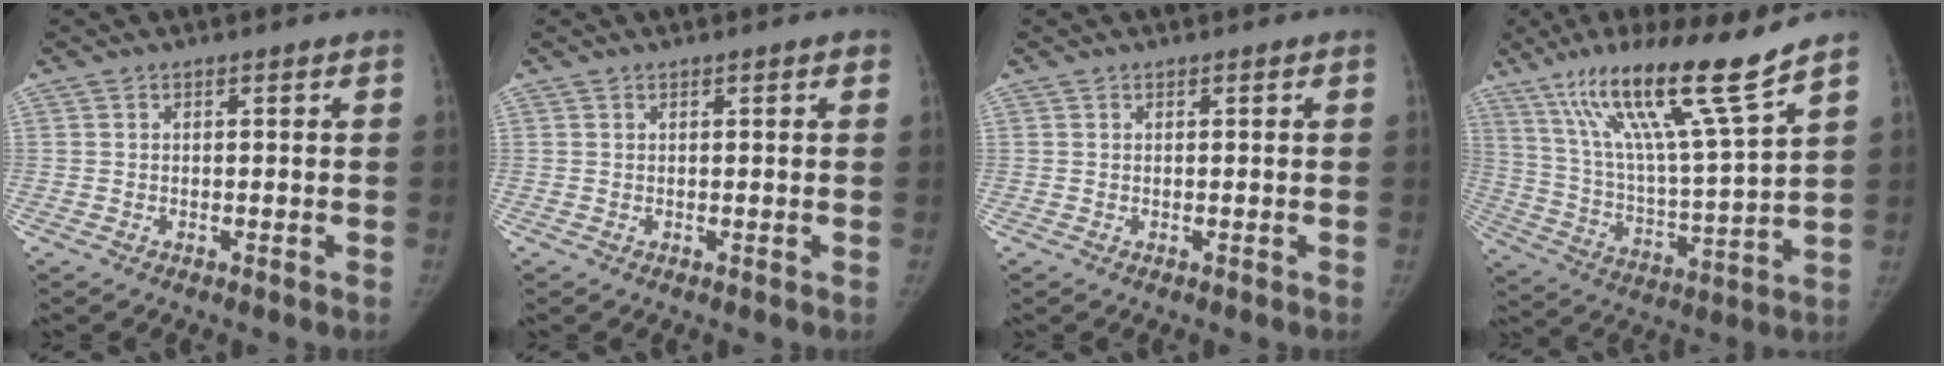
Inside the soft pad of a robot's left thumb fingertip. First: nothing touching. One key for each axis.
{"total": 0.9, "fx": 0.5, "fy": 0.2, "fz": 0.7, "tx": -0.008, "ty": 0.000, "tz": 0.006}
{"total": 0.0}
{"total": 19.7, "fx": 13.4, "fy": 0.5, "fz": 14.4, "tx": -0.238, "ty": -0.063, "tz": 0.241}